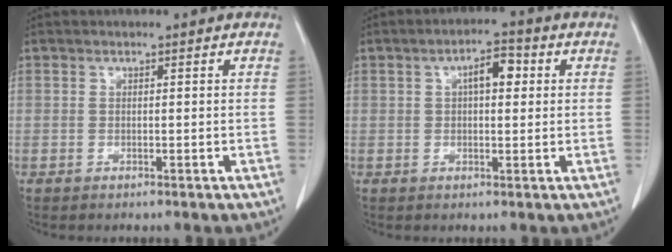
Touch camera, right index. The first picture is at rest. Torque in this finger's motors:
{"motor_torque": [0.22, -0.01, 0.09, 0.05]}